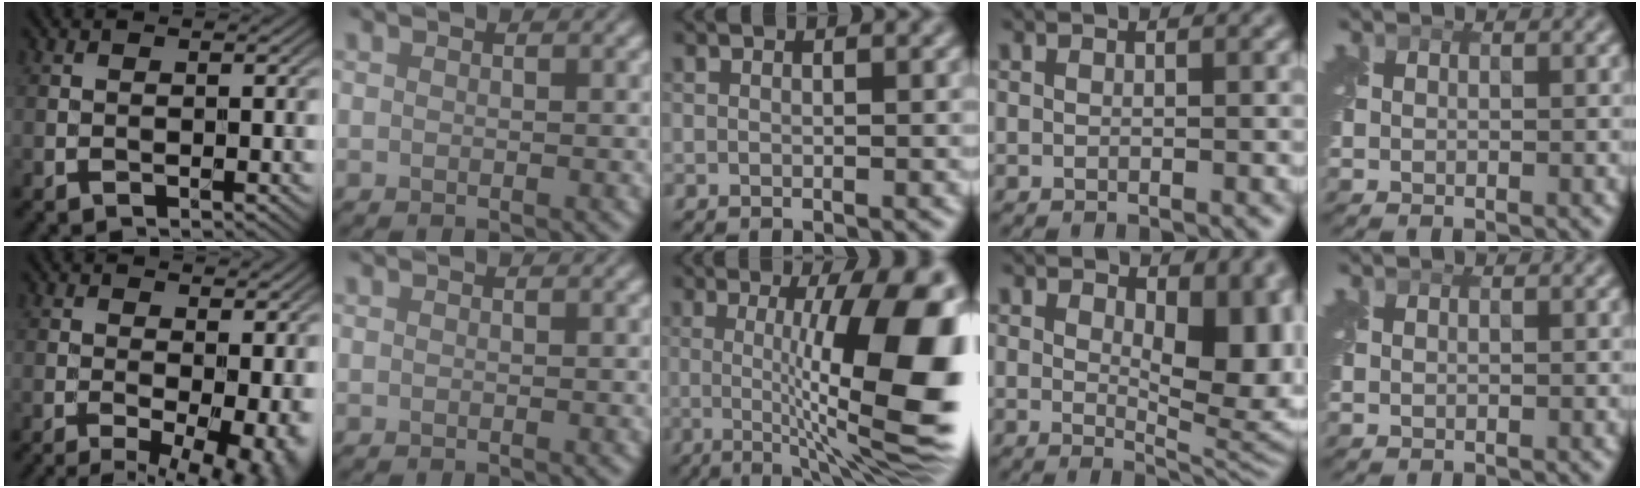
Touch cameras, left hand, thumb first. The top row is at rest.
{"thumb": {"total": 10.2, "force": [-2.9, 4.0, 8.9], "torque": [-0.125, -0.008, -0.031]}, "middle": {"total": 14.7, "force": [0.2, 3.6, 14.2], "torque": [-0.169, 0.005, 0.002]}, "ring": {"total": 8.9, "force": [1.6, 4.5, 7.5], "torque": [-0.080, -0.006, 0.030]}, "little": {"total": 0.7, "force": [0.6, 0.0, -0.4], "torque": [0.007, 0.012, 0.014]}}